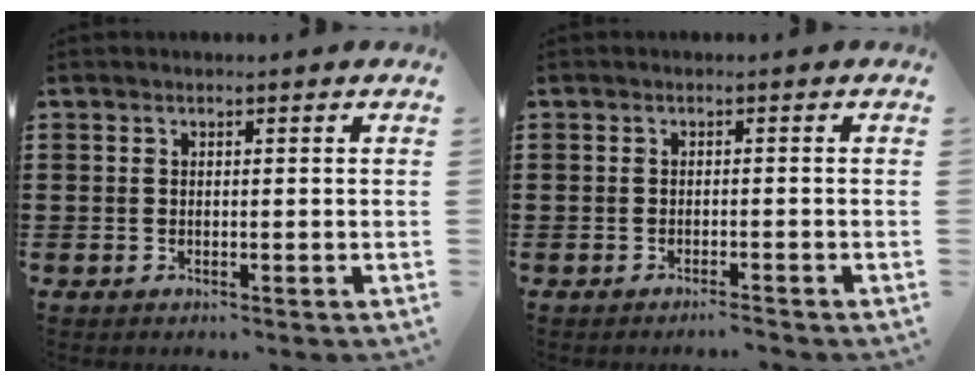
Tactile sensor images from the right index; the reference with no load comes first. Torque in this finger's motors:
{"motor_torque": [1.08, 1.06, 0.05, -0.01]}